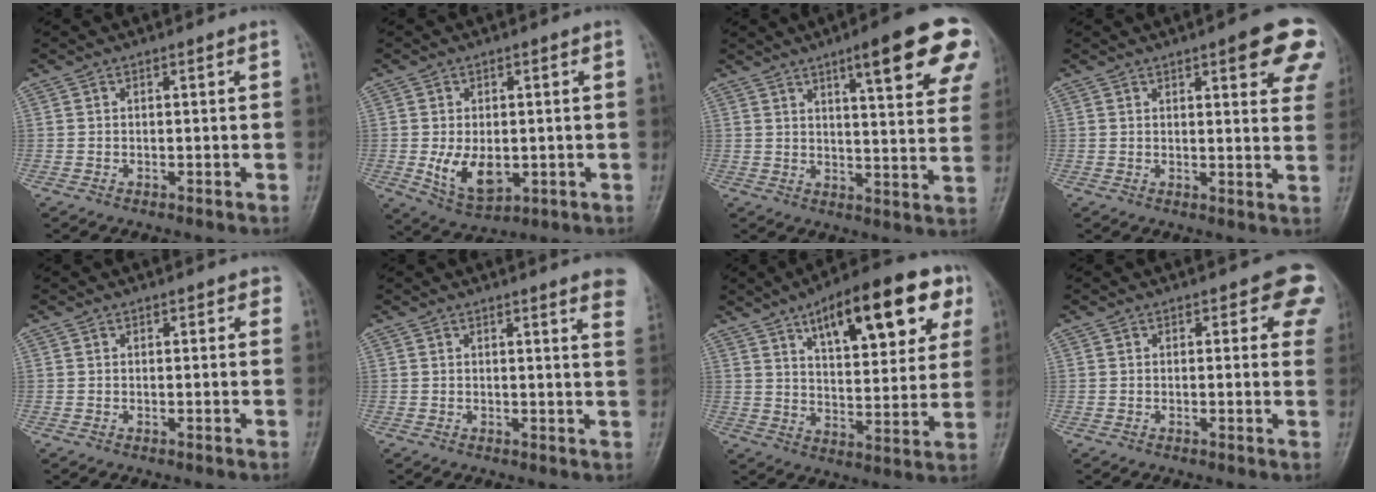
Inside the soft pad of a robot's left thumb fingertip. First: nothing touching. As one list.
[{"total": 8.0, "force": [-1.1, 4.9, 6.2], "torque": [-0.094, -0.013, -0.006]}, {"total": 16.5, "force": [8.7, 3.5, 13.6], "torque": [-0.146, -0.032, 0.110]}, {"total": 11.5, "force": [6.0, 3.4, 9.2], "torque": [-0.073, -0.020, 0.064]}, {"total": 1.4, "force": [1.0, 0.8, 0.6], "torque": [0.010, -0.004, 0.006]}, {"total": 8.6, "force": [6.6, 1.0, 5.4], "torque": [-0.045, -0.021, 0.053]}, {"total": 20.5, "force": [10.2, 7.8, 16.0], "torque": [-0.192, -0.021, 0.150]}, {"total": 6.1, "force": [3.7, 3.1, 3.7], "torque": [0.001, -0.012, 0.029]}]